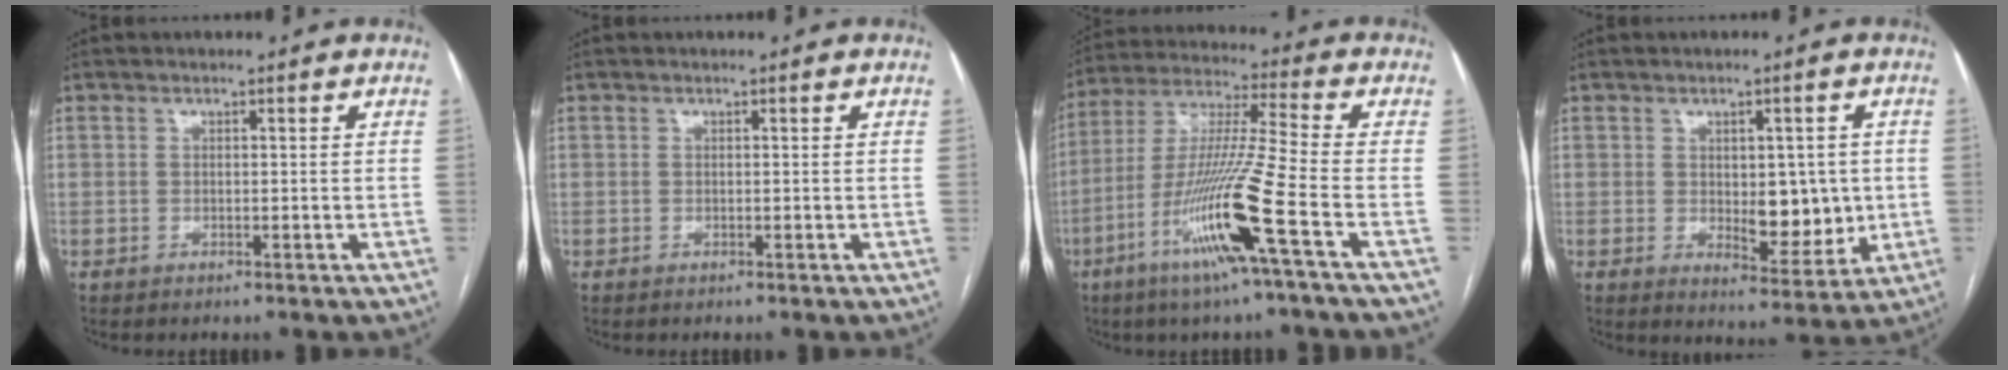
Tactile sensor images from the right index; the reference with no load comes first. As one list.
[{"total": 0.0}, {"total": 15.6, "force": [-6.6, -1.6, 14.0], "torque": [-0.283, -0.019, -0.126]}, {"total": 7.9, "force": [0.0, 3.9, 6.8], "torque": [-0.081, 0.001, 0.015]}]